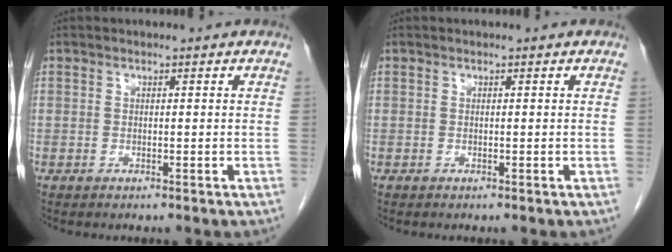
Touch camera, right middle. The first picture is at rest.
{"total": 0.0}